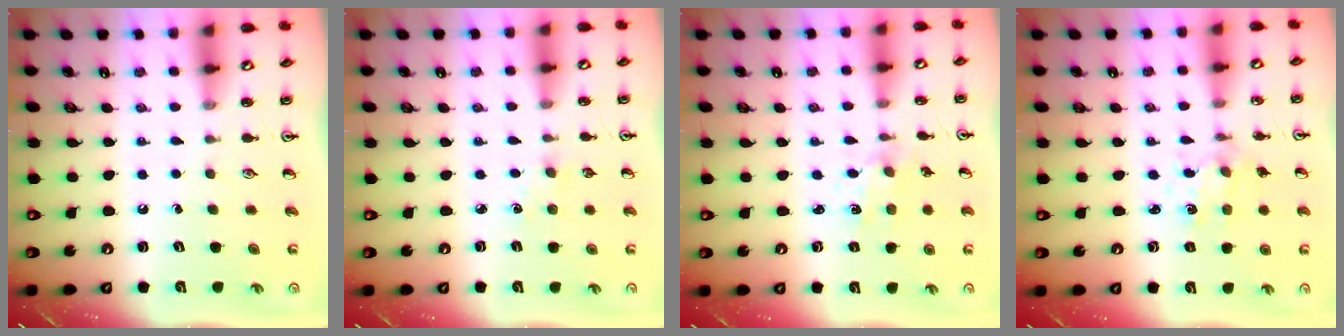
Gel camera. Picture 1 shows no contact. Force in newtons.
{"total": 1.9, "press": 1.8, "slide": 0.3}
{"total": 1.2, "press": 1.2, "slide": 0.3}
{"total": 1.4, "press": 1.4, "slide": 0.3}